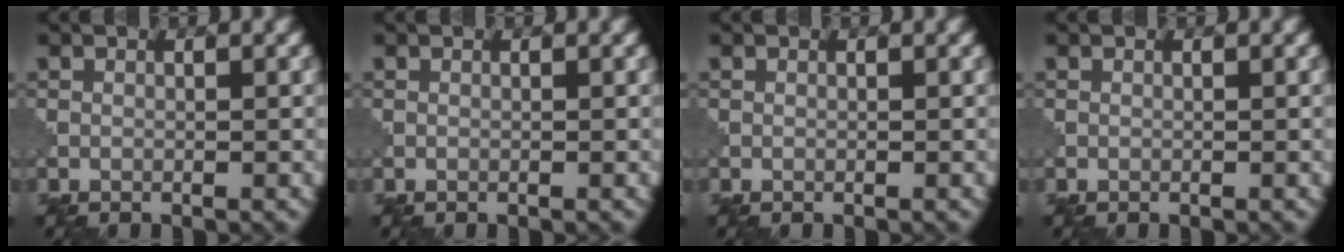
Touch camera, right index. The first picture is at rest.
{"total": 0.0}
{"total": 0.0}
{"total": 0.0}